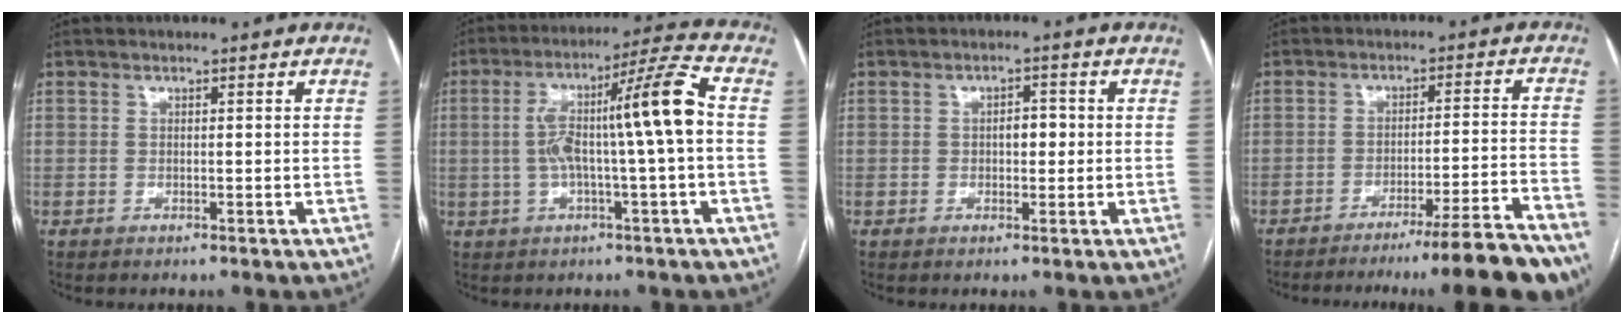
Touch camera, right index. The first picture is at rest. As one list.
[{"total": 12.5, "force": [0.0, -0.3, 12.4], "torque": [-0.213, 0.029, -0.004]}, {"total": 2.5, "force": [0.0, 1.3, 2.2], "torque": [-0.030, 0.008, 0.000]}, {"total": 16.2, "force": [-13.9, -1.9, 8.0], "torque": [-0.060, -0.007, -0.196]}]